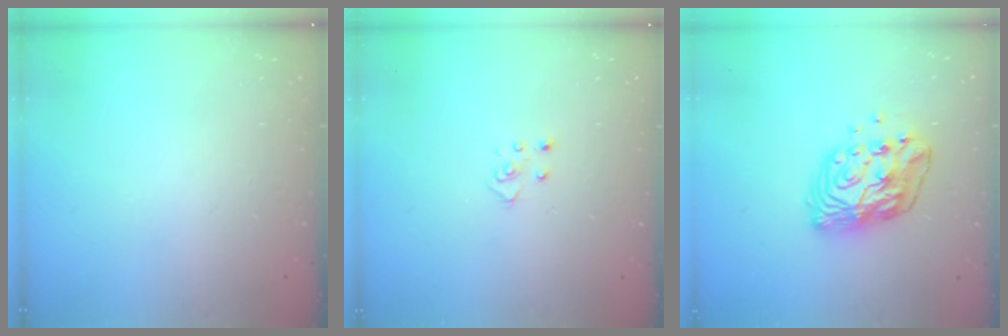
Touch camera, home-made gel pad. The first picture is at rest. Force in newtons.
{"total": 3.8, "press": 3.8, "slide": 0.4}
{"total": 11.4, "press": 11.3, "slide": 0.9}